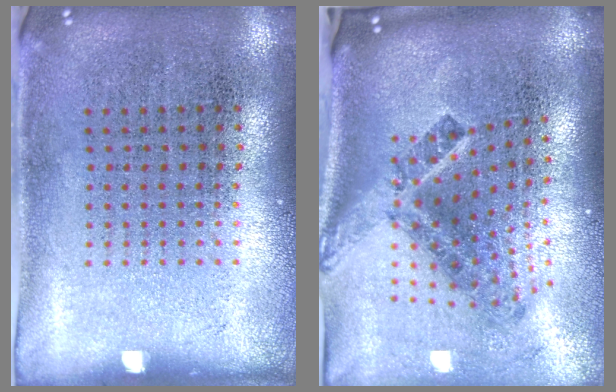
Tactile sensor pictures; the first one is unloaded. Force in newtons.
{"total": 2.8, "press": 1.6, "slide": 2.2}